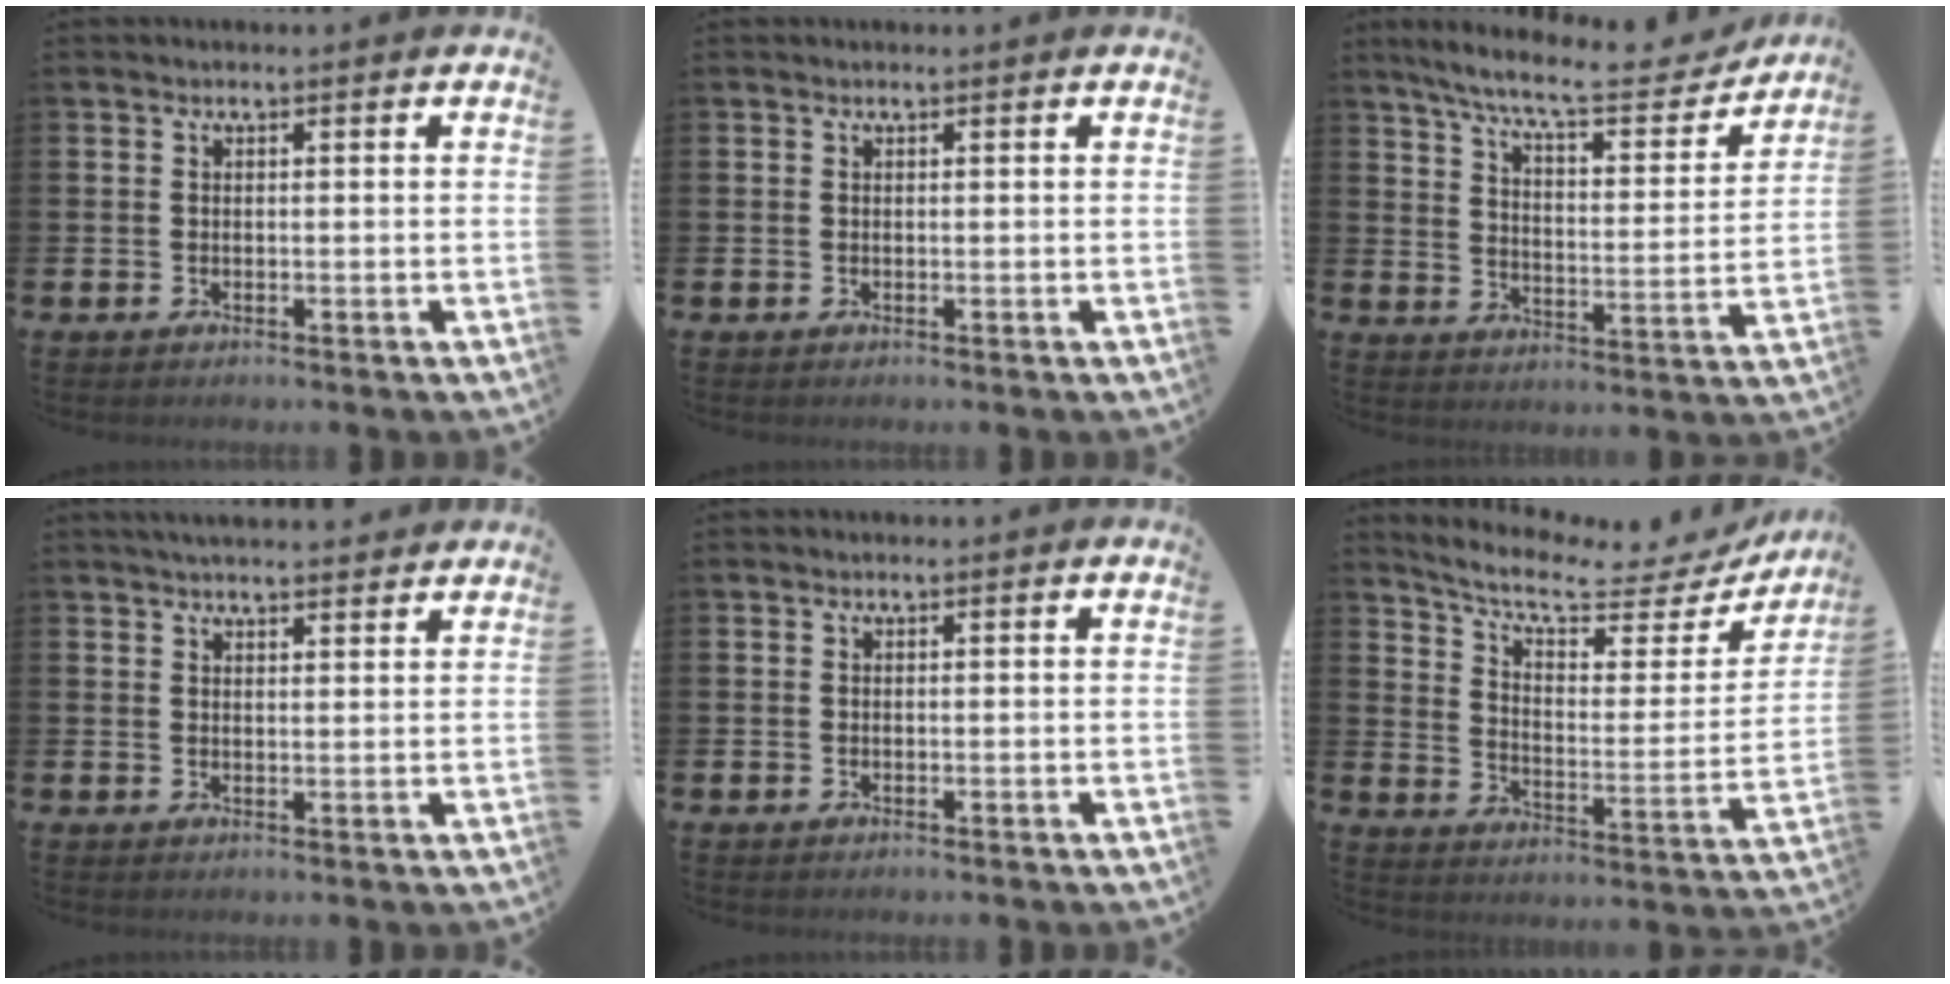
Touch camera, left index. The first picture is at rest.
{"total": 0.0}
{"total": 9.6, "force": [8.4, 1.6, 4.2], "torque": [-0.099, -0.055, 0.139]}
{"total": 3.3, "force": [3.2, 0.4, 0.6], "torque": [-0.017, -0.010, 0.058]}
{"total": 0.0}
{"total": 7.7, "force": [6.6, 2.1, 3.5], "torque": [-0.083, -0.051, 0.103]}